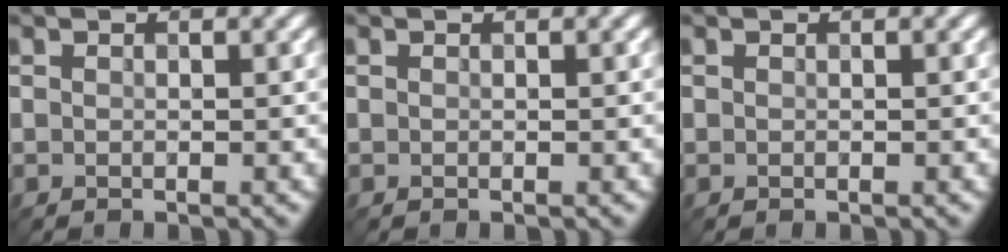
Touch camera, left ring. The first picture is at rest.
{"total": 0.0}
{"total": 0.0}